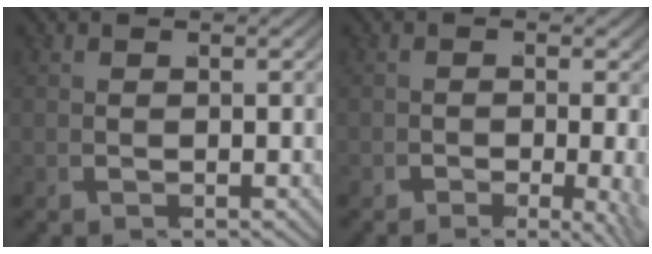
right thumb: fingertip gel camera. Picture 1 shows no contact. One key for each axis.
{"total": 3.0, "fx": -1.5, "fy": 0.8, "fz": 2.4, "tx": -0.036, "ty": -0.024, "tz": -0.022}